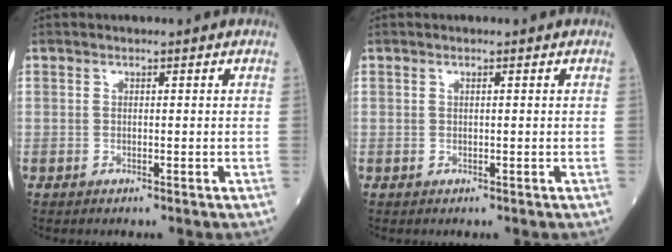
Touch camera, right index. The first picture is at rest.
{"total": 0.0}